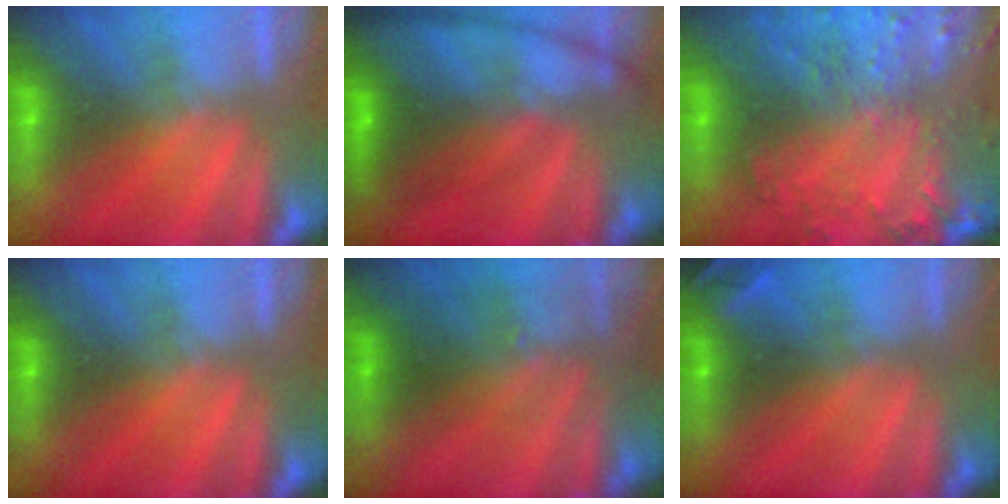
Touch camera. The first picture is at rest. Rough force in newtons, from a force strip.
{"total": 7.2}
{"total": 5.8}
{"total": 0.0}
{"total": 2.9}
{"total": 2.0}